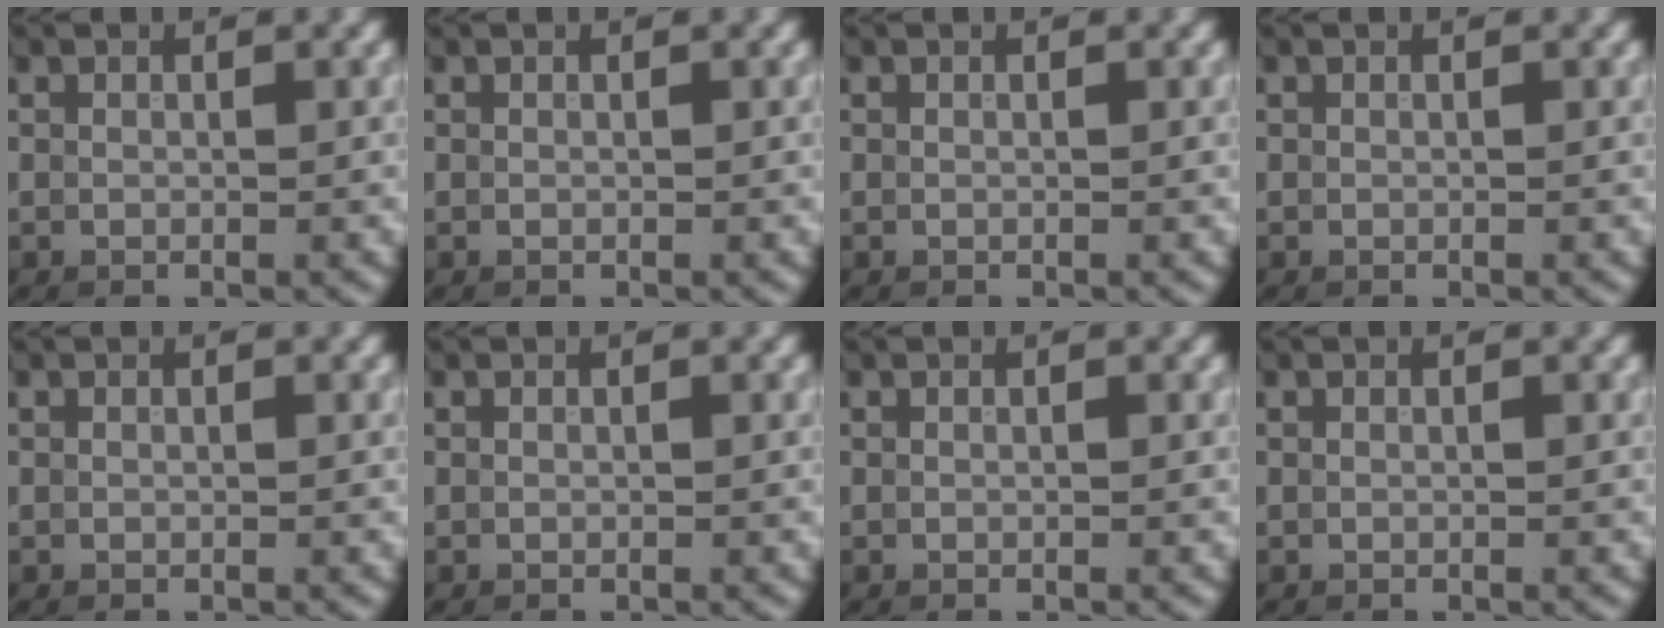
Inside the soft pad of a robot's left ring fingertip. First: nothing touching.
{"total": 0.0}
{"total": 0.0}
{"total": 0.0}
{"total": 0.0}
{"total": 0.0}
{"total": 0.0}
{"total": 0.0}